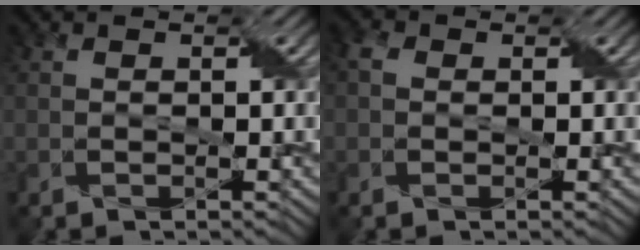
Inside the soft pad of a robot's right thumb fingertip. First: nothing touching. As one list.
[{"total": 0.6, "force": [0.1, 0.6, 0.2], "torque": [-0.016, 0.006, -0.006]}]